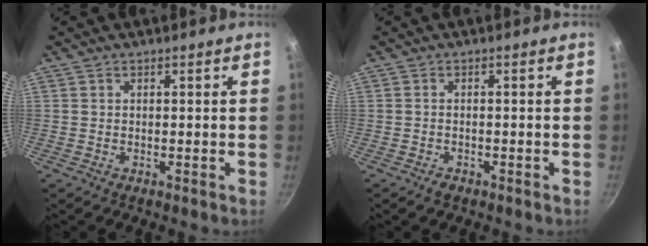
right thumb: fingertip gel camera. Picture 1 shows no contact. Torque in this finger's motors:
{"motor_torque": [0.19, -0.05, -0.41, 0.10, -0.06]}